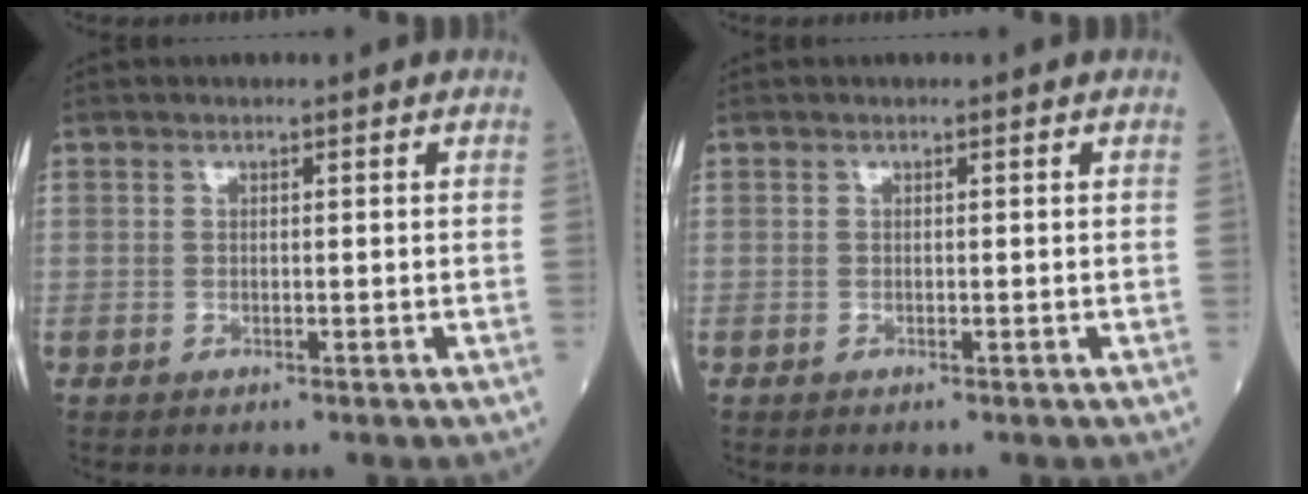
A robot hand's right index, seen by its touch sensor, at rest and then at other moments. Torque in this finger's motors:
{"motor_torque": [0.00, 0.00, 0.04, 0.00]}